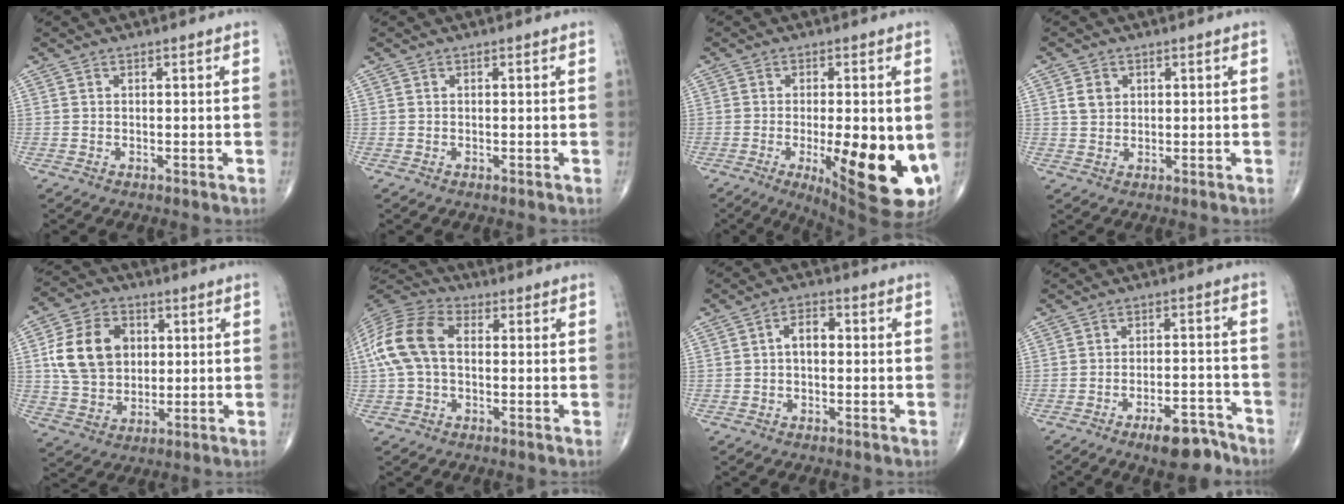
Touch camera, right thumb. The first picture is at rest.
{"total": 0.0}
{"total": 18.0, "force": [-3.9, 5.6, 16.6], "torque": [-0.196, -0.027, -0.034]}
{"total": 2.6, "force": [0.7, 2.2, 1.3], "torque": [-0.014, -0.001, 0.016]}
{"total": 14.0, "force": [2.5, 10.9, 8.5], "torque": [-0.130, 0.004, 0.046]}
{"total": 12.9, "force": [0.8, 8.3, 9.9], "torque": [-0.216, 0.034, 0.006]}
{"total": 4.1, "force": [0.0, 2.5, 3.2], "torque": [-0.046, 0.017, -0.008]}
{"total": 8.3, "force": [-6.0, 2.9, 5.0], "torque": [-0.065, 0.043, -0.092]}